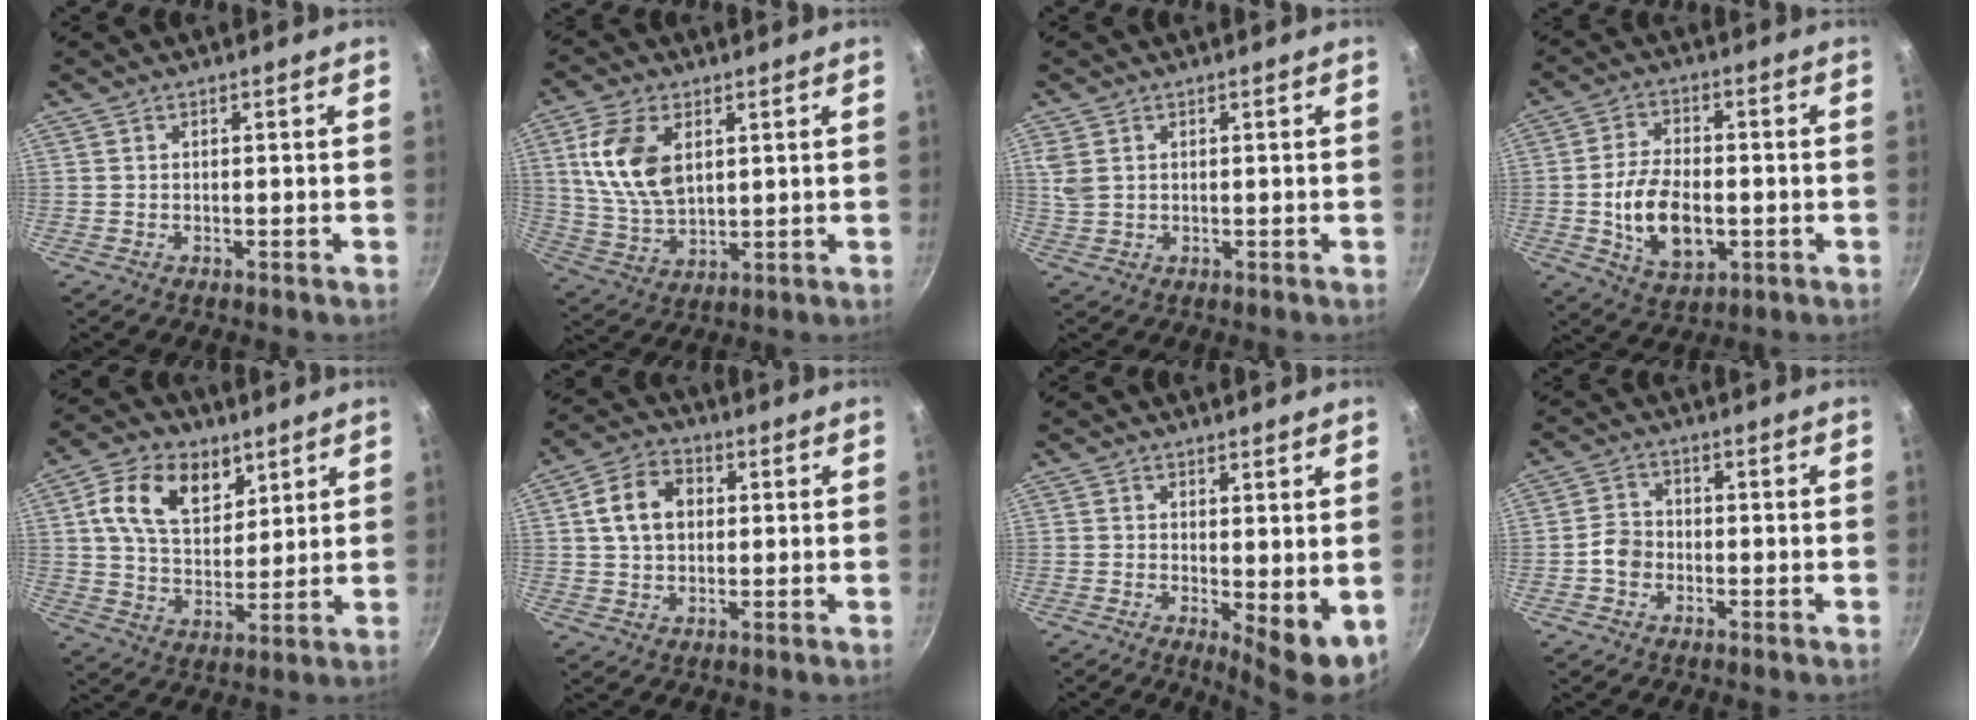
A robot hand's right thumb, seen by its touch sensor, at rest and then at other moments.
{"total": 12.8, "force": [3.8, 7.7, 9.6], "torque": [-0.174, -0.020, 0.081]}
{"total": 3.4, "force": [1.3, 2.4, 2.0], "torque": [-0.038, 0.000, 0.031]}
{"total": 12.3, "force": [-2.1, 7.3, 9.7], "torque": [-0.160, 0.008, -0.031]}
{"total": 13.8, "force": [5.8, 9.1, 8.5], "torque": [-0.121, -0.019, 0.097]}
{"total": 9.3, "force": [1.8, 6.9, 6.0], "torque": [-0.087, 0.014, 0.023]}
{"total": 6.6, "force": [0.3, 2.6, 6.1], "torque": [-0.074, -0.014, 0.011]}
{"total": 3.9, "force": [-1.4, 3.2, 1.7], "torque": [-0.016, 0.022, -0.032]}